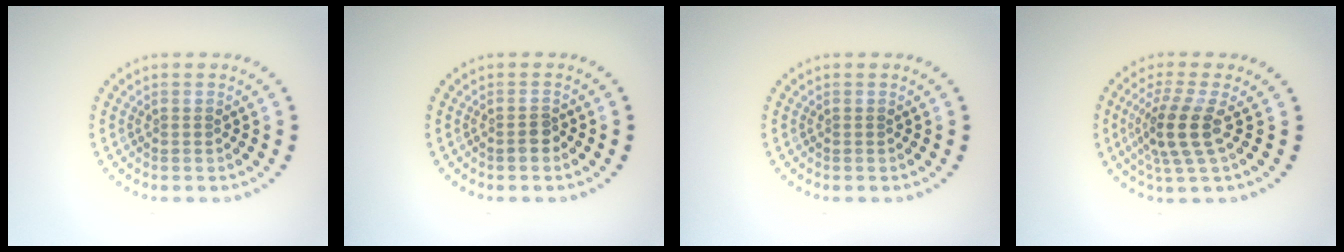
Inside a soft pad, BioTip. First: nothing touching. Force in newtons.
{"total": 1.3, "press": 1.1, "slide": 0.7}
{"total": 0.0}
{"total": 3.7, "press": 2.8, "slide": 2.4}